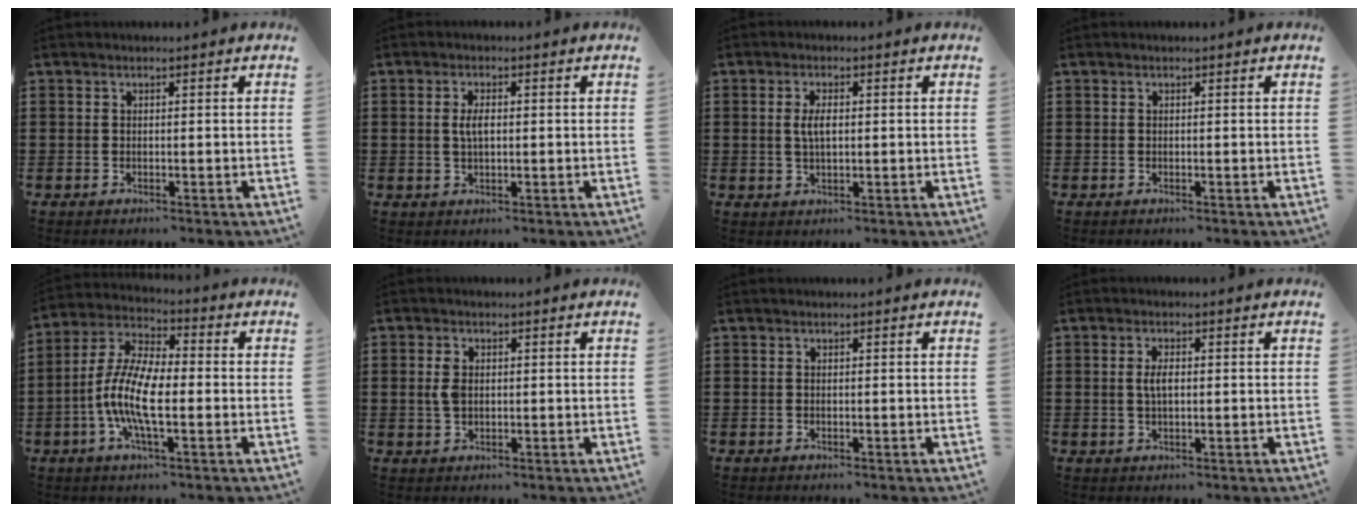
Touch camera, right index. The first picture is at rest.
{"total": 2.9, "force": [0.3, 1.1, 2.7], "torque": [-0.054, 0.004, 0.002]}
{"total": 3.3, "force": [0.3, 1.3, 3.0], "torque": [-0.069, 0.002, 0.001]}
{"total": 0.0}
{"total": 10.4, "force": [-2.5, 3.5, 9.5], "torque": [-0.221, -0.013, -0.054]}
{"total": 2.8, "force": [0.5, 1.6, 2.2], "torque": [-0.048, 0.007, 0.009]}
{"total": 0.0}
{"total": 2.9, "force": [0.3, 1.2, 2.7], "torque": [-0.055, 0.004, 0.002]}